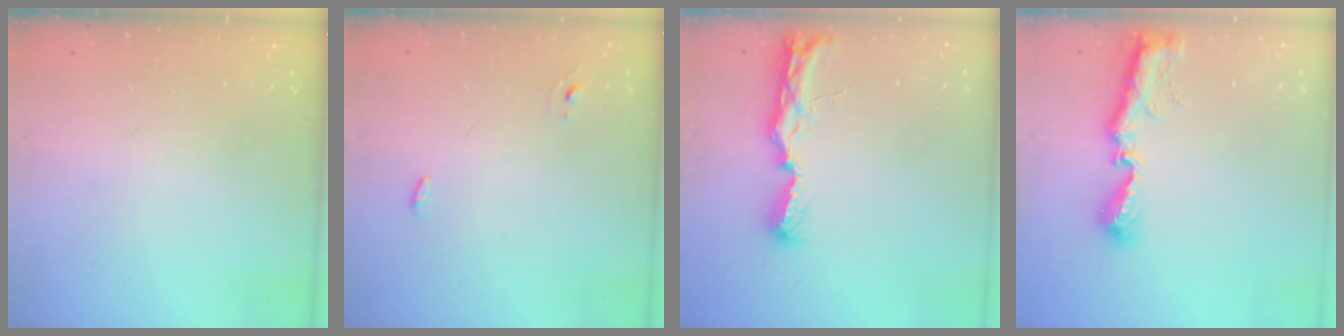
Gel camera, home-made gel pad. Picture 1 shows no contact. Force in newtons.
{"total": 3.1, "press": 2.8, "slide": 1.2}
{"total": 8.3, "press": 8.2, "slide": 0.8}
{"total": 9.2, "press": 9.2, "slide": 0.4}